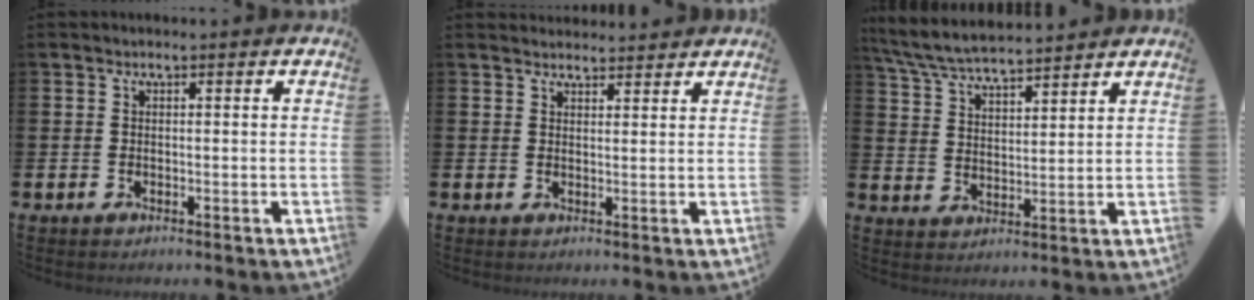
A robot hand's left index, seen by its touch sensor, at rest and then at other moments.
{"total": 2.4, "force": [2.3, 0.5, -0.2], "torque": [0.011, -0.014, 0.040]}
{"total": 6.3, "force": [6.1, 0.6, 1.4], "torque": [-0.051, -0.030, 0.110]}